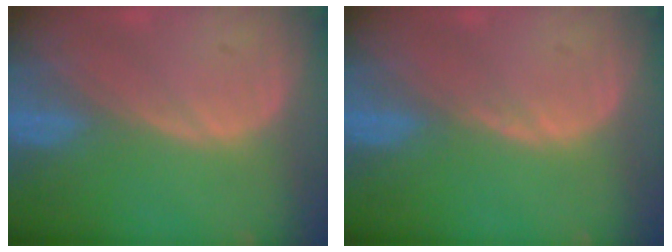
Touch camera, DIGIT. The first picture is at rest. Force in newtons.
{"total": 0.5, "press": 0.5, "slide": 0.2}